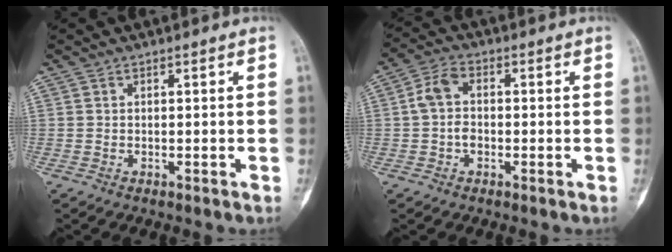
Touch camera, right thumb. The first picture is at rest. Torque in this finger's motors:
{"motor_torque": [0.08, 0.04, 0.27, -0.28, 0.00]}